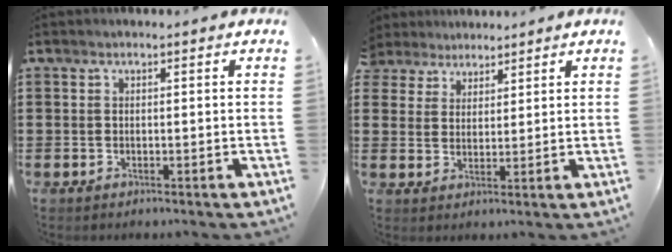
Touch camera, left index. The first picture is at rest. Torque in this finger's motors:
{"motor_torque": [2.14, 0.00, 1.05, 0.21]}